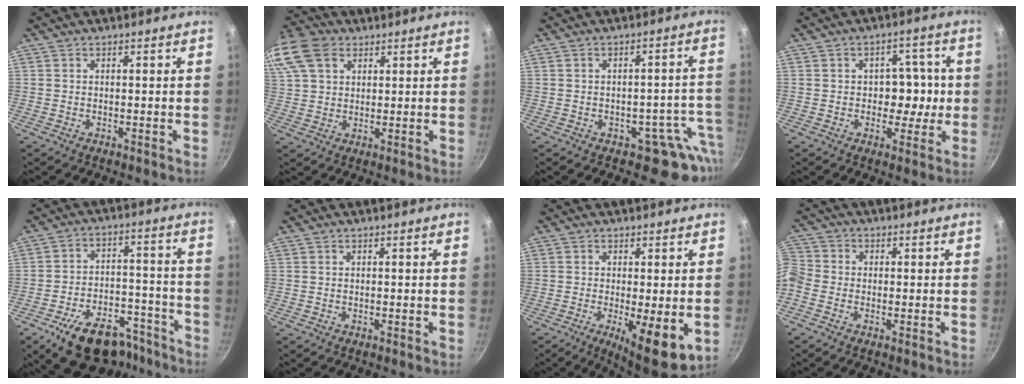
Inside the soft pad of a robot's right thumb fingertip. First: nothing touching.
{"total": 20.4, "force": [9.2, 14.7, 10.7], "torque": [-0.269, 0.049, 0.172]}
{"total": 9.0, "force": [-4.6, 6.4, 4.5], "torque": [0.034, 0.051, -0.040]}
{"total": 7.3, "force": [-0.4, 5.7, 4.5], "torque": [-0.006, 0.009, -0.008]}
{"total": 19.3, "force": [-13.4, 10.1, 9.7], "torque": [-0.107, 0.084, -0.188]}
{"total": 0.0}
{"total": 9.2, "force": [-1.7, 2.4, 8.8], "torque": [-0.122, -0.015, -0.015]}
{"total": 6.2, "force": [-2.1, 5.0, 3.0], "torque": [-0.074, 0.020, -0.064]}